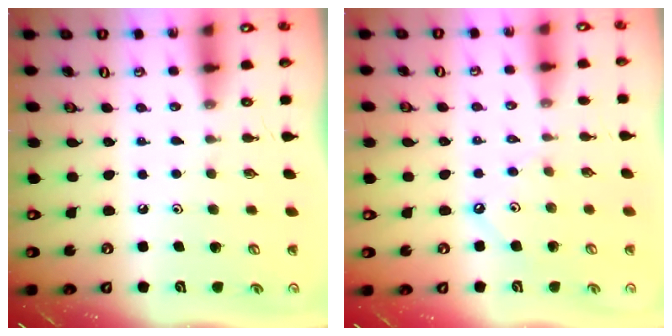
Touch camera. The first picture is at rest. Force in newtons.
{"total": 2.1, "press": 2.1, "slide": 0.3}